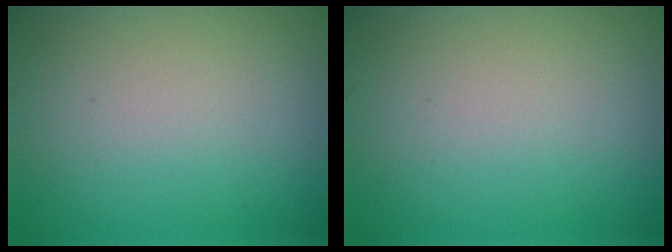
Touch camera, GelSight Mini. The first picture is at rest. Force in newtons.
{"total": 0.0}